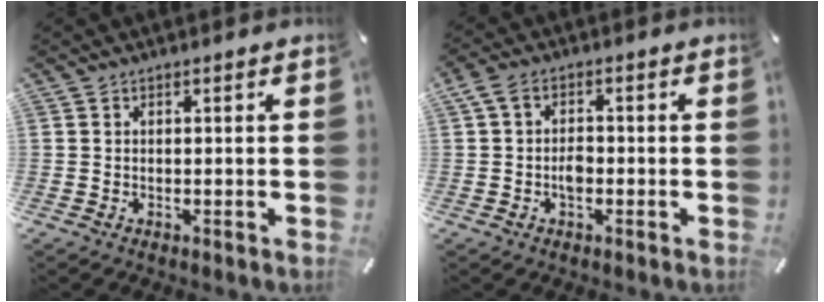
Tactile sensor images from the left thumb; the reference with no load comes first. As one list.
[{"total": 4.1, "force": [-0.7, 2.6, 3.0], "torque": [-0.055, 0.011, -0.014]}]